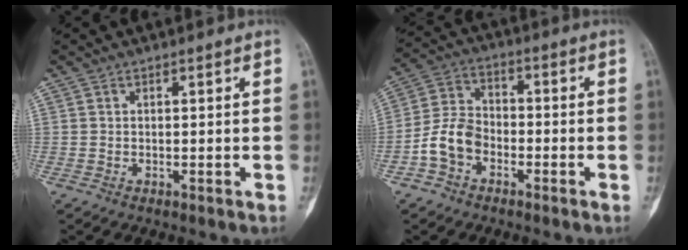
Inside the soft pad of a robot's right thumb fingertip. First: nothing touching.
{"total": 8.0, "force": [-3.3, 5.6, 4.5], "torque": [-0.082, 0.033, -0.072]}